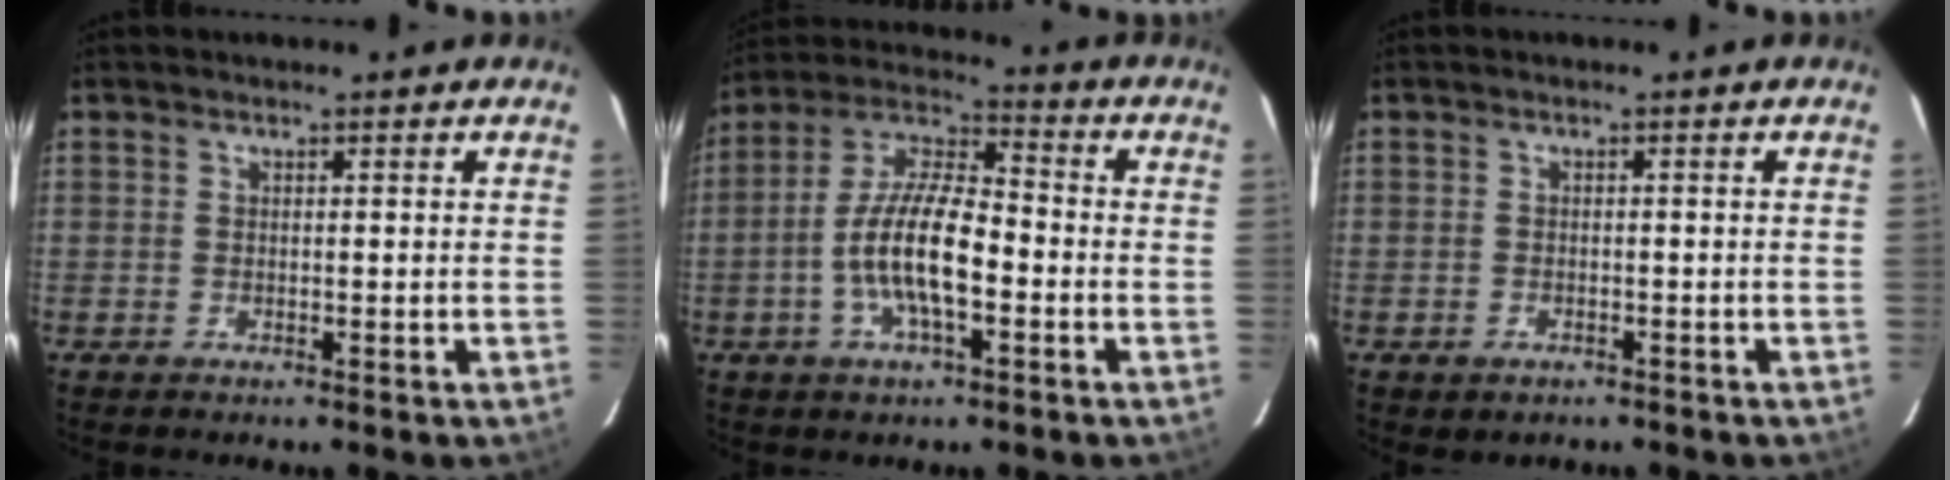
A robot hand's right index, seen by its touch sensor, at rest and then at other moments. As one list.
[{"total": 12.8, "force": [-3.5, 4.2, 11.6], "torque": [-0.234, 0.003, -0.070]}, {"total": 2.1, "force": [-1.2, 1.6, 0.8], "torque": [-0.018, -0.003, -0.014]}]